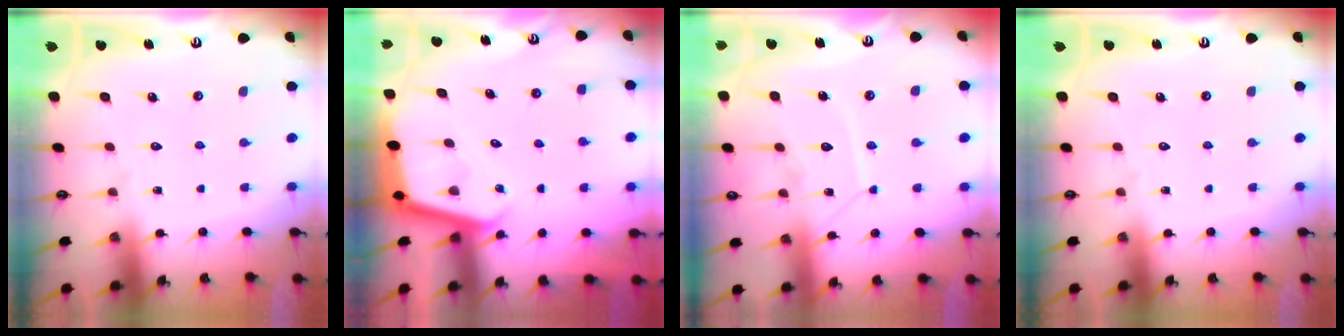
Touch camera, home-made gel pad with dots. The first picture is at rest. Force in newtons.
{"total": 3.5, "press": 3.5, "slide": 0.3}
{"total": 9.9, "press": 9.9, "slide": 0.8}
{"total": 0.0}